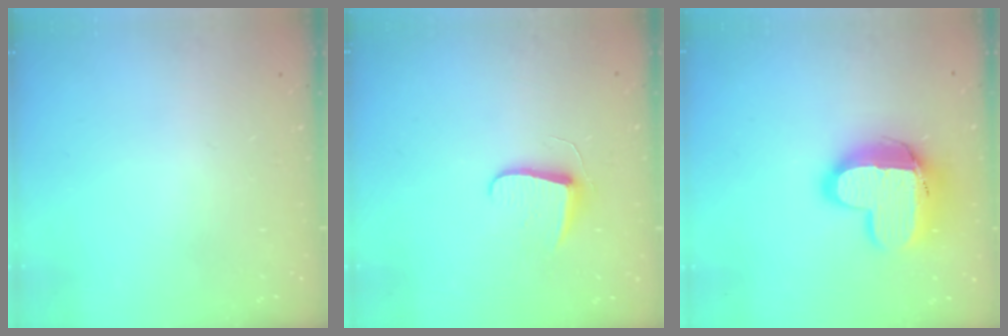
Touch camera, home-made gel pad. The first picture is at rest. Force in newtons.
{"total": 7.1, "press": 7.1, "slide": 0.7}
{"total": 15.3, "press": 15.2, "slide": 1.2}